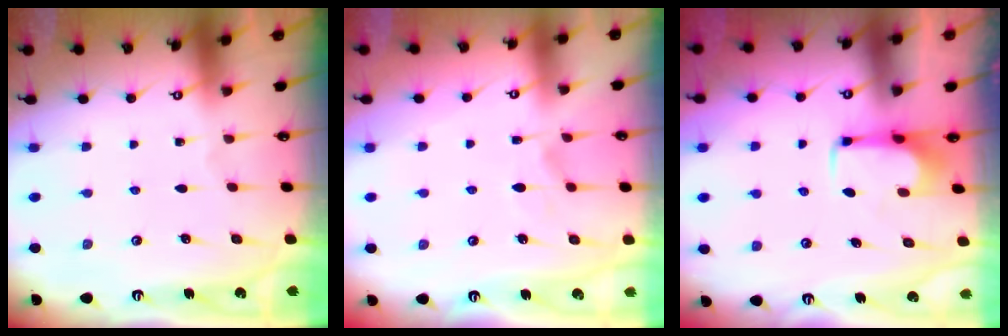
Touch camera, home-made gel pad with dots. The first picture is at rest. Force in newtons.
{"total": 1.4, "press": 0.7, "slide": 1.1}
{"total": 2.0, "press": 2.0, "slide": 0.2}